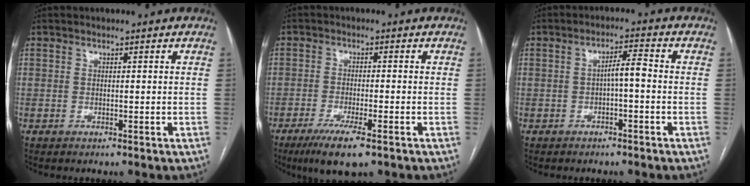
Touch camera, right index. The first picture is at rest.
{"total": 7.3, "force": [-4.6, 1.0, 5.6], "torque": [-0.097, -0.018, -0.074]}
{"total": 3.3, "force": [-0.5, 0.6, 3.2], "torque": [-0.052, 0.011, -0.009]}